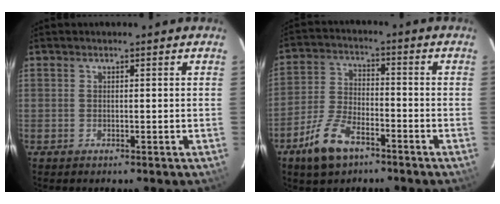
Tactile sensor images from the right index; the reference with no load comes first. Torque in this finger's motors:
{"motor_torque": [0.37, -0.38, 0.43, 0.09]}